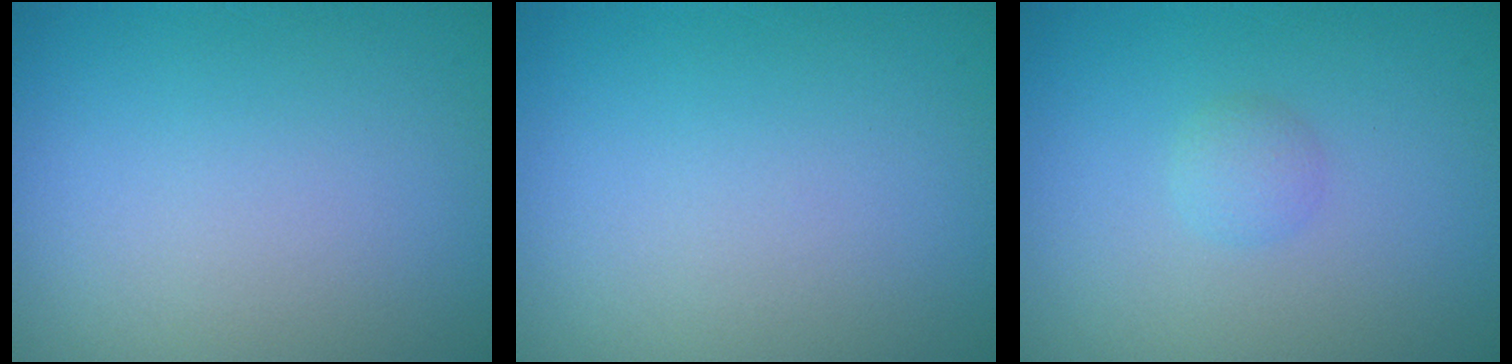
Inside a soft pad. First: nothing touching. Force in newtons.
{"total": 0.0}
{"total": 1.0, "press": 1.0, "slide": 0.1}